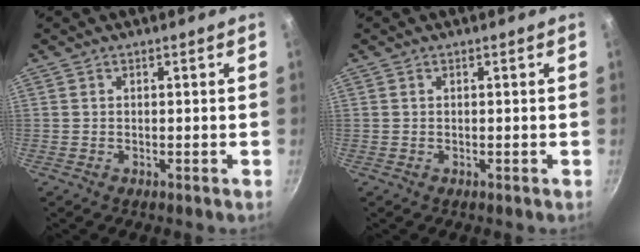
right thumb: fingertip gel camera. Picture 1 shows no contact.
{"total": 0.0}